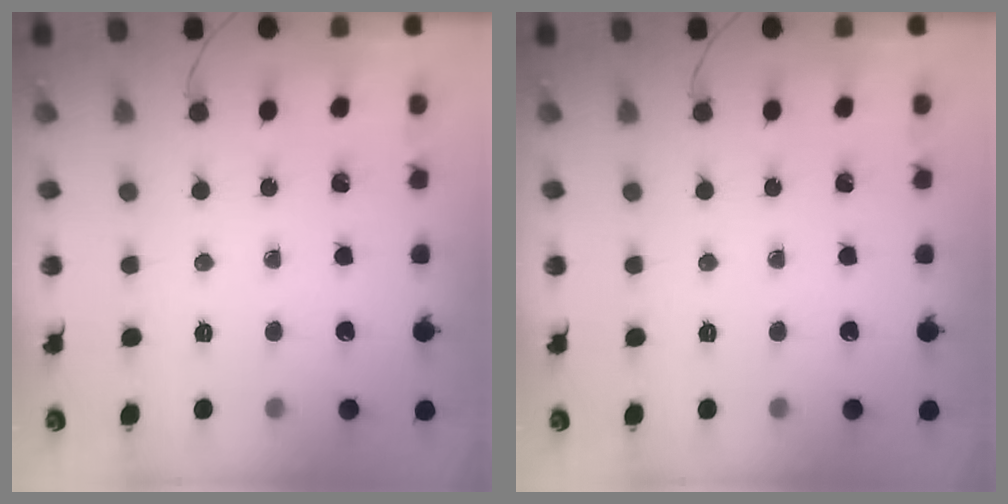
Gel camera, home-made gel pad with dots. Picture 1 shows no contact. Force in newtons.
{"total": 0.0}